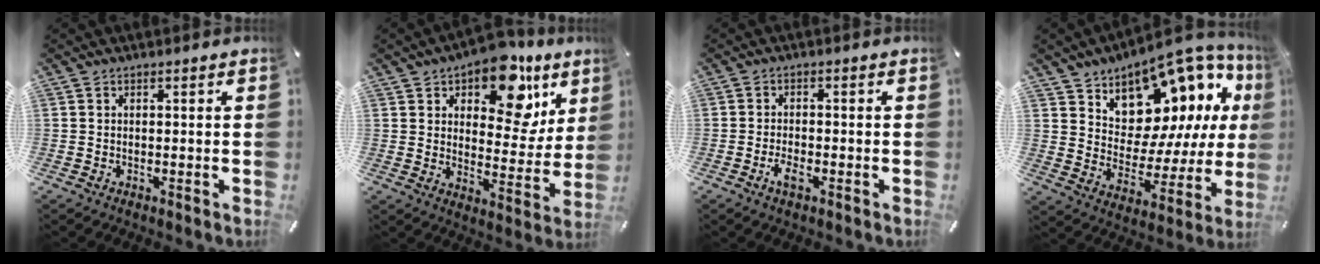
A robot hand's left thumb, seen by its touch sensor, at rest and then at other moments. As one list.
[{"total": 16.2, "force": [10.1, 8.5, 9.4], "torque": [-0.132, -0.063, 0.169]}, {"total": 3.2, "force": [-1.8, 1.4, 2.2], "torque": [-0.043, 0.004, -0.032]}, {"total": 12.2, "force": [9.4, 7.1, 3.3], "torque": [-0.044, -0.115, 0.163]}]